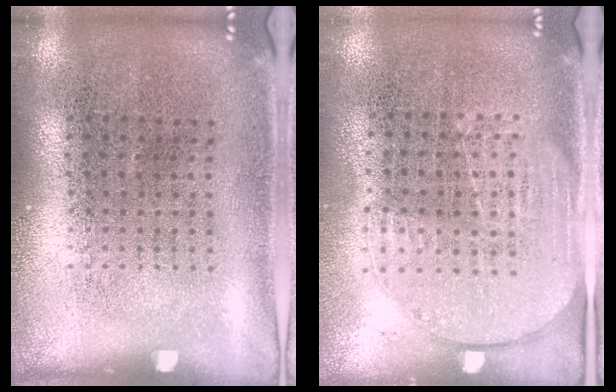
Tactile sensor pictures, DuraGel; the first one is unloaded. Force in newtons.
{"total": 1.7, "press": 1.4, "slide": 0.8}